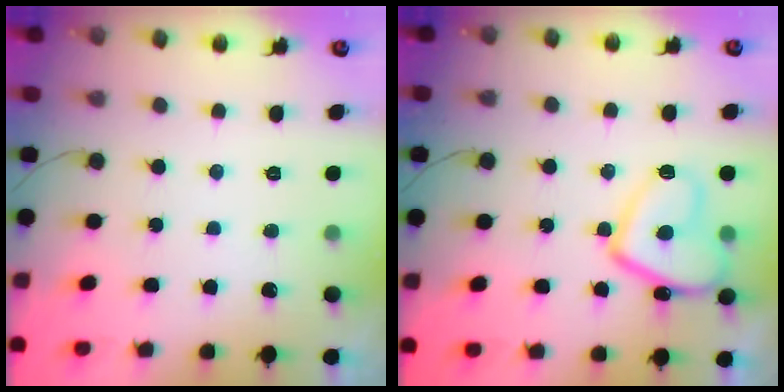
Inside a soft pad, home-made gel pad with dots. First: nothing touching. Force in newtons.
{"total": 12.0, "press": 11.8, "slide": 1.6}